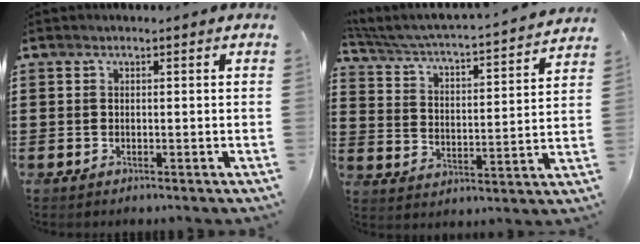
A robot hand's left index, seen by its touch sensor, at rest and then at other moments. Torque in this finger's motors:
{"motor_torque": [2.14, 0.00, -0.18, 0.03]}